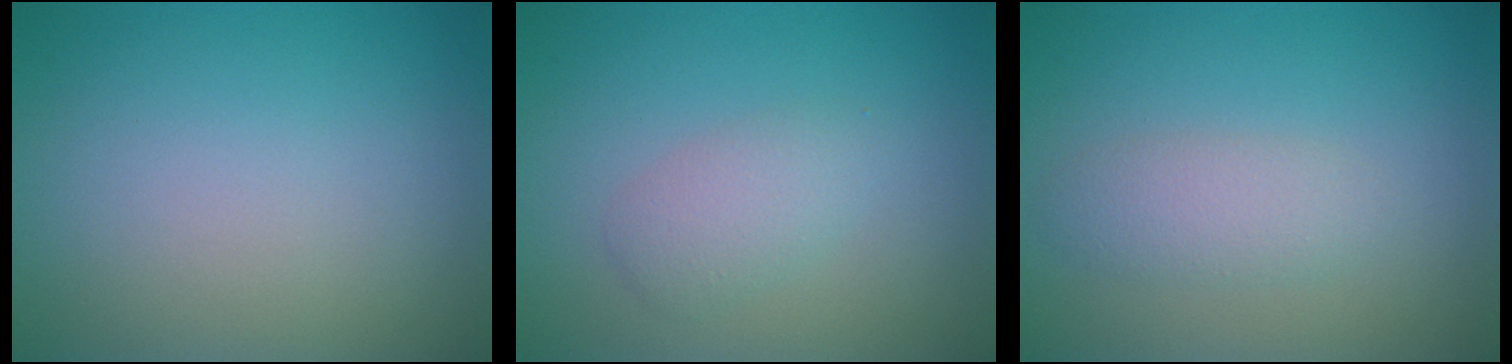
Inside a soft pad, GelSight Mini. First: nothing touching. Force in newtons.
{"total": 2.0, "press": 2.0, "slide": 0.0}
{"total": 2.0, "press": 2.0, "slide": 0.0}